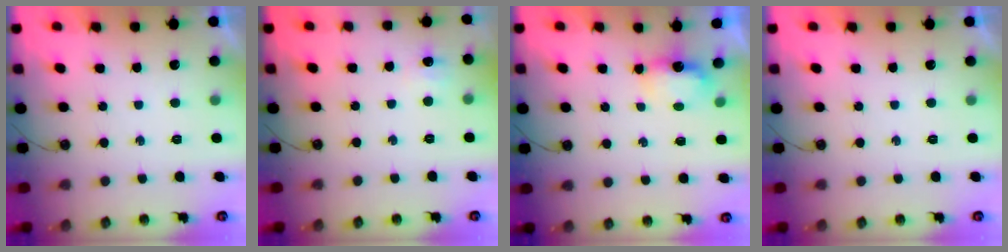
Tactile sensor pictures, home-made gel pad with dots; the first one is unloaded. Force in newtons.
{"total": 4.8, "press": 4.7, "slide": 0.6}
{"total": 4.1, "press": 4.1, "slide": 0.5}
{"total": 0.0}